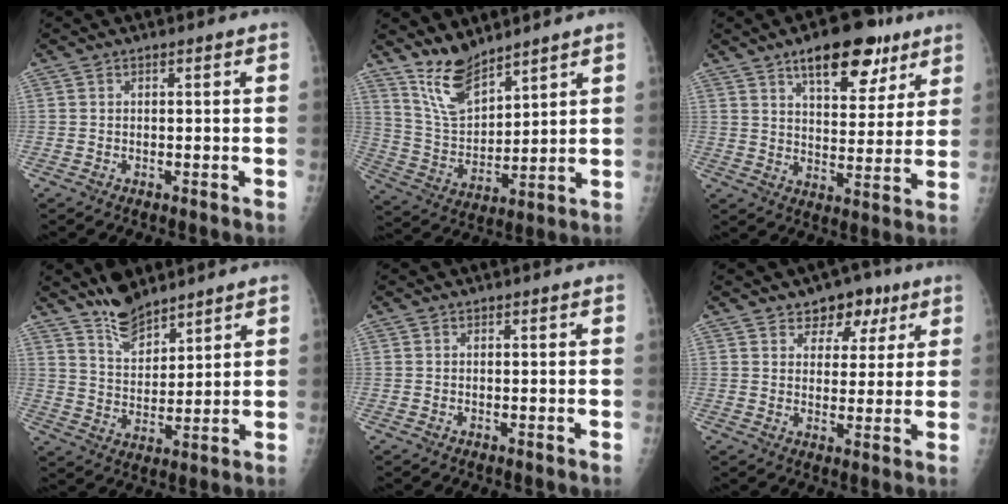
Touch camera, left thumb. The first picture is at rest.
{"total": 9.2, "force": [7.8, 3.1, 3.8], "torque": [-0.057, -0.058, 0.168]}
{"total": 14.8, "force": [9.0, 6.8, 9.6], "torque": [-0.093, -0.034, 0.133]}
{"total": 8.1, "force": [6.9, 2.8, 3.0], "torque": [-0.034, -0.050, 0.136]}
{"total": 0.0}
{"total": 7.3, "force": [4.4, 5.1, 3.0], "torque": [-0.002, -0.014, 0.062]}